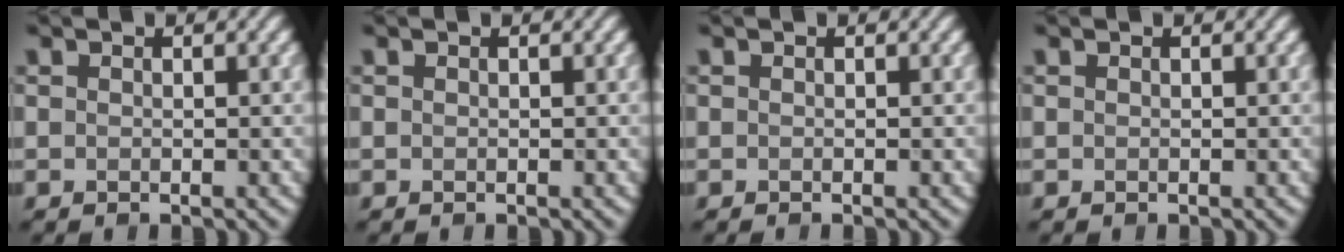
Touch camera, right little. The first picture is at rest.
{"total": 0.0}
{"total": 0.0}
{"total": 0.0}